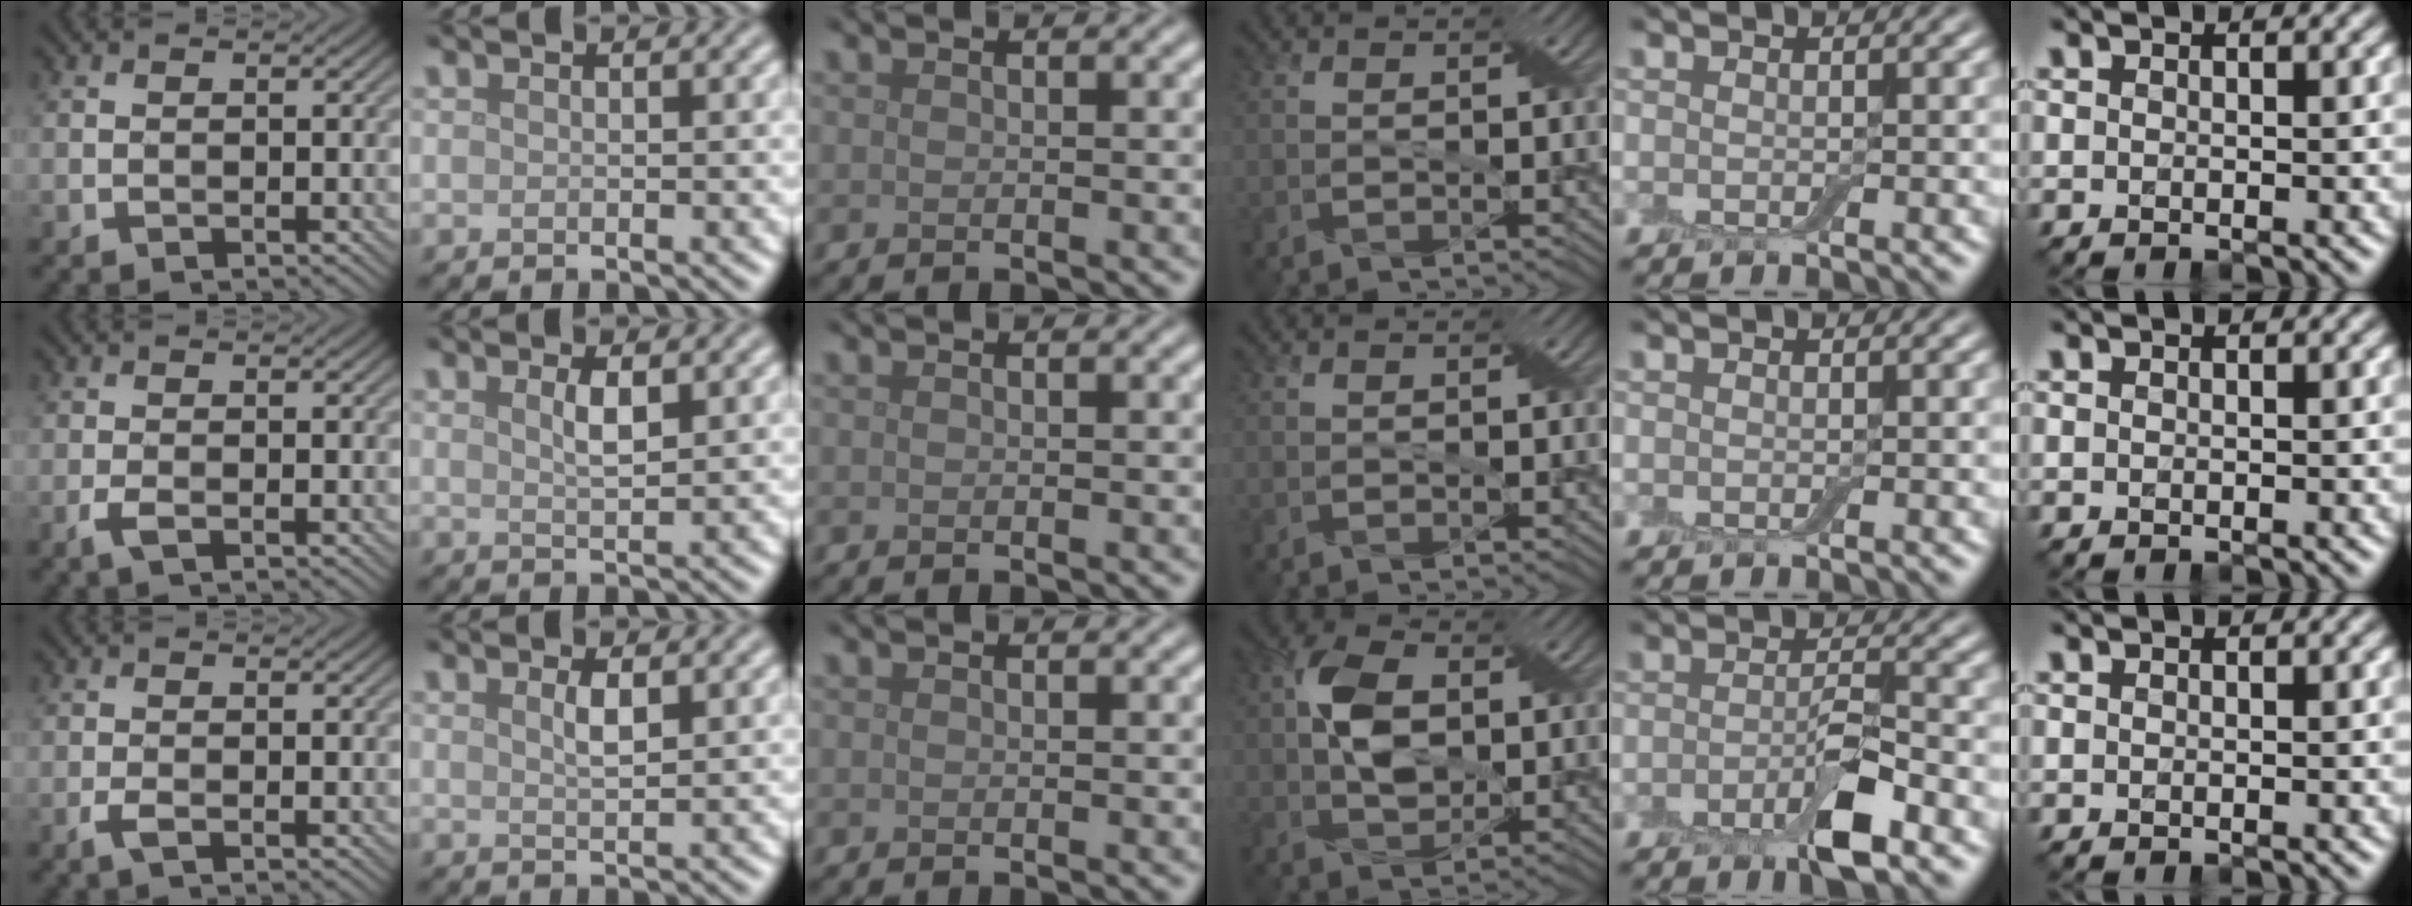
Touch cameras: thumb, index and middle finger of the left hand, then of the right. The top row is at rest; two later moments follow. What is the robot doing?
{"motion": "insert", "object": "box of matches"}